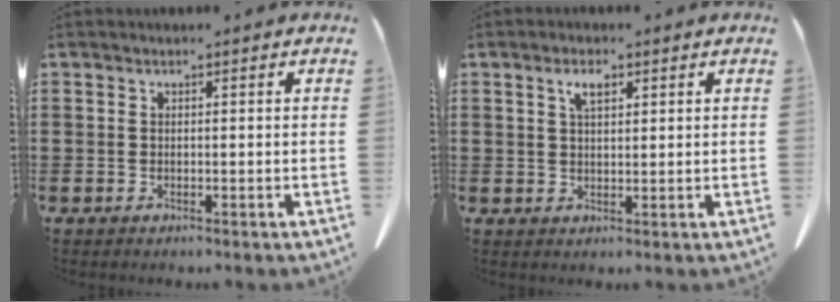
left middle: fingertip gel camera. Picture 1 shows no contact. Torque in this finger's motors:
{"motor_torque": [1.15, 0.99, 0.31, 0.08]}